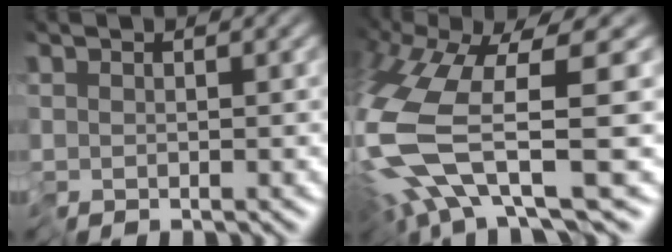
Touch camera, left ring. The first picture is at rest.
{"total": 10.3, "force": [-2.5, 2.5, 9.7], "torque": [-0.215, -0.018, -0.037]}